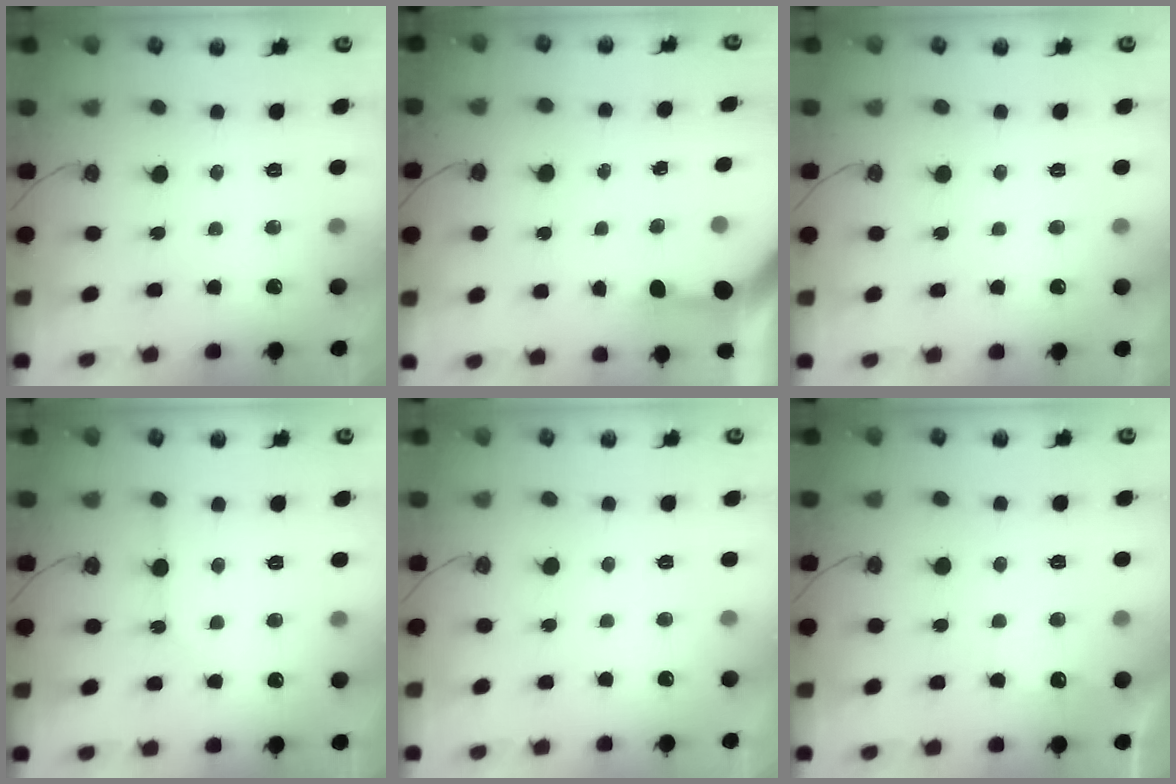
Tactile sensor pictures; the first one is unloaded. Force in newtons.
{"total": 3.5, "press": 3.5, "slide": 0.4}
{"total": 0.0}
{"total": 2.6, "press": 2.6, "slide": 0.5}
{"total": 0.0}
{"total": 3.3, "press": 3.2, "slide": 0.6}